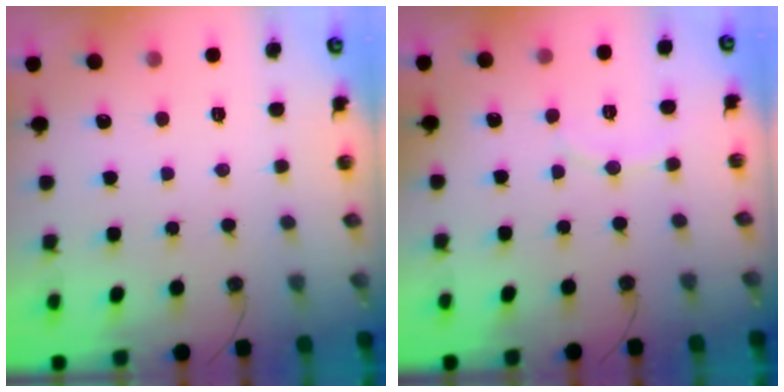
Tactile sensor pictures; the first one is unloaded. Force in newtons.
{"total": 4.6, "press": 4.5, "slide": 1.2}